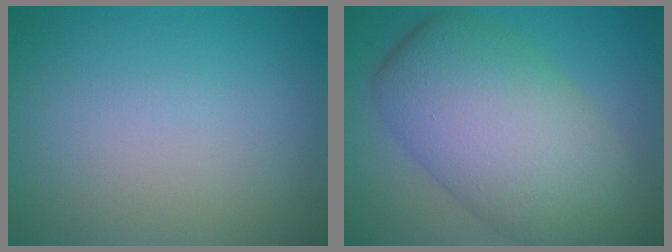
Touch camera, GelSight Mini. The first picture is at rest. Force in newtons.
{"total": 10.8, "press": 10.8, "slide": 0.4}